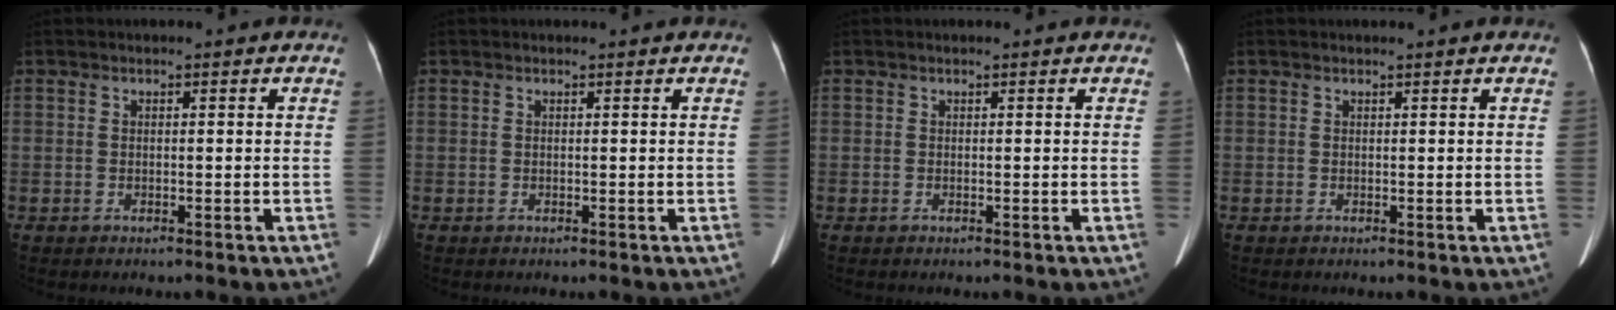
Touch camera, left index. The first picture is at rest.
{"total": 0.6, "force": [0.6, 0.0, 0.2], "torque": [-0.004, 0.001, 0.008]}
{"total": 0.0}
{"total": 1.0, "force": [0.9, -0.1, 0.3], "torque": [-0.010, 0.006, 0.016]}